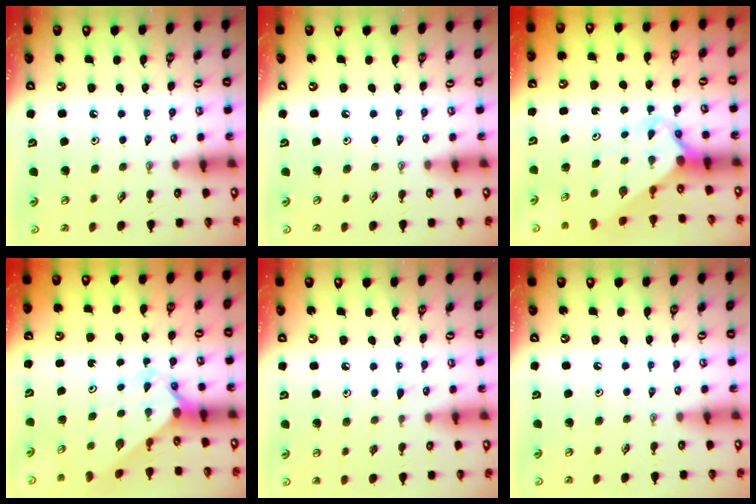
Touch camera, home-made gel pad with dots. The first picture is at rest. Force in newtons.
{"total": 0.0}
{"total": 2.8, "press": 2.8, "slide": 0.1}
{"total": 2.5, "press": 2.5, "slide": 0.3}
{"total": 4.7, "press": 4.7, "slide": 0.5}
{"total": 0.0}